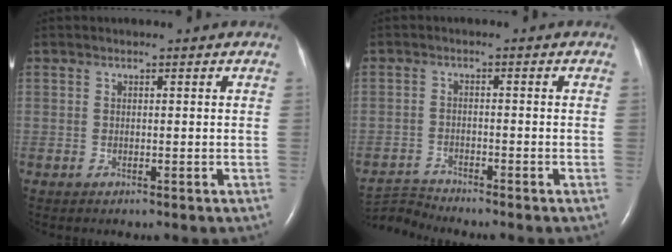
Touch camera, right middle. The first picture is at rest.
{"total": 3.9, "force": [-3.6, -1.2, -0.8], "torque": [0.006, -0.015, -0.068]}